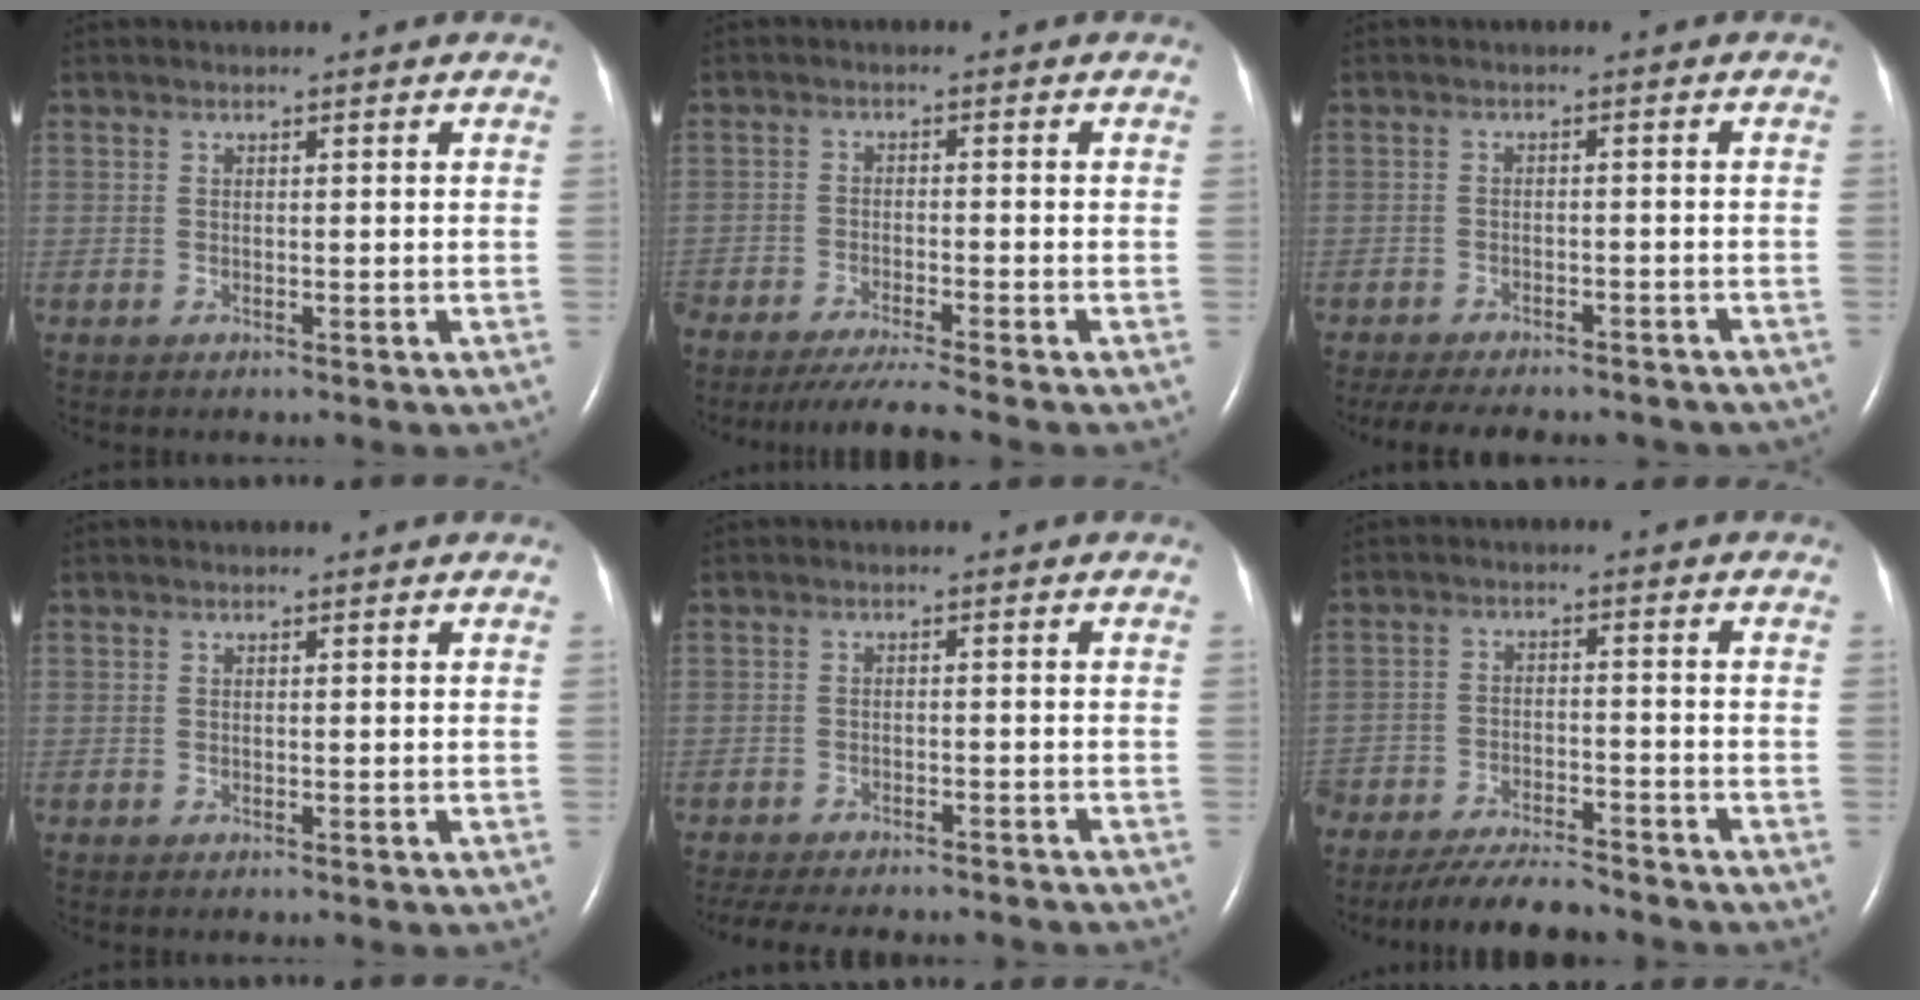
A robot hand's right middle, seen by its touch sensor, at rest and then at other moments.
{"total": 6.8, "force": [-5.9, -1.3, 3.1], "torque": [-0.041, -0.025, -0.099]}
{"total": 16.3, "force": [-13.9, 5.0, 6.9], "torque": [-0.148, -0.012, -0.174]}
{"total": 0.0}
{"total": 16.1, "force": [-14.2, 3.6, 6.6], "torque": [-0.141, -0.018, -0.183]}
{"total": 9.8, "force": [-9.0, 1.5, 3.7], "torque": [-0.052, -0.014, -0.143]}